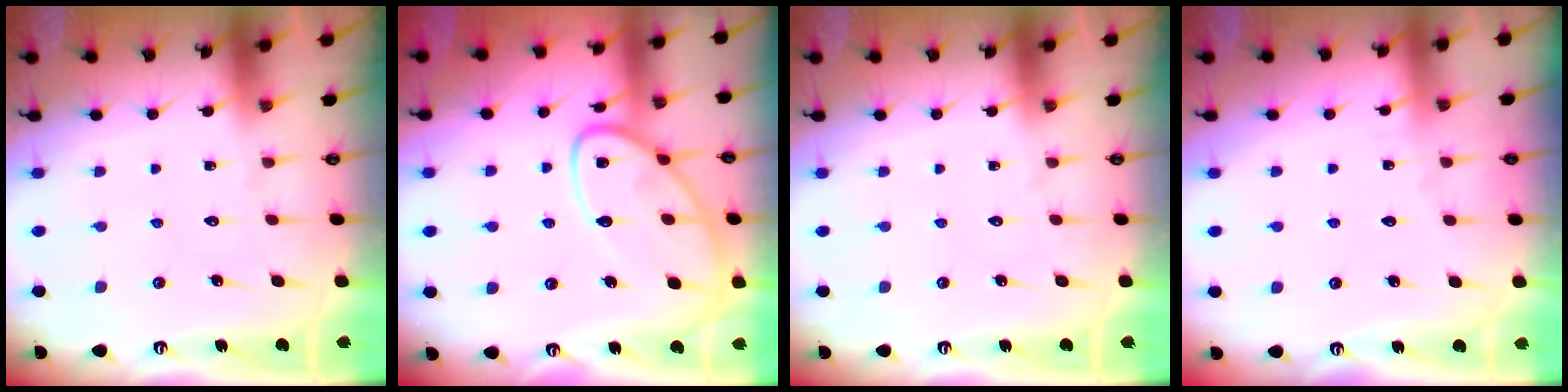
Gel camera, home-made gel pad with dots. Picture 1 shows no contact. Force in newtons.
{"total": 13.1, "press": 13.1, "slide": 1.2}
{"total": 0.0}
{"total": 2.0, "press": 2.0, "slide": 0.2}